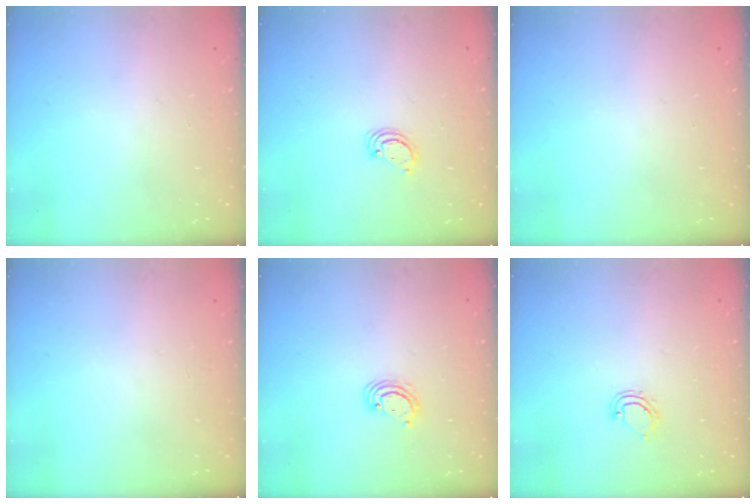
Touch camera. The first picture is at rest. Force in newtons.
{"total": 2.6, "press": 2.6, "slide": 0.3}
{"total": 0.0}
{"total": 0.0}
{"total": 3.6, "press": 3.6, "slide": 0.4}
{"total": 5.0, "press": 5.0, "slide": 0.2}